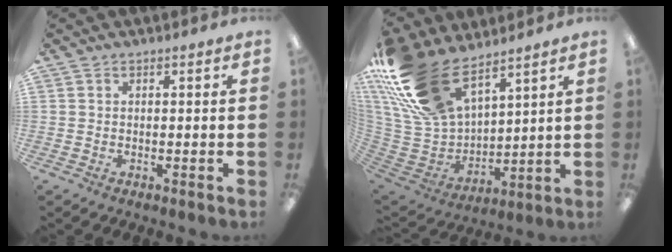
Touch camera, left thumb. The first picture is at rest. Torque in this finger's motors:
{"motor_torque": [1.59, 1.59, 1.34, -1.43, 0.61]}